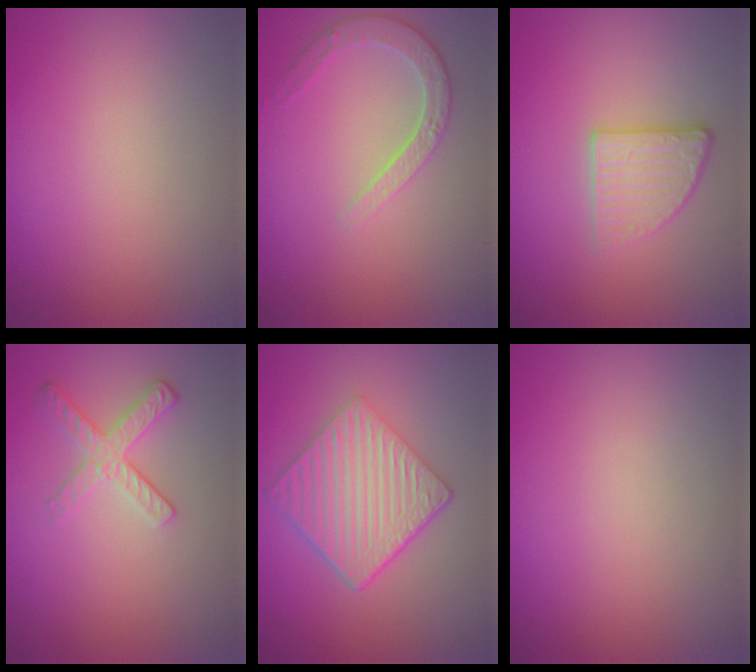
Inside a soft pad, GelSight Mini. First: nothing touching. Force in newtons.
{"total": 2.6, "press": 2.5, "slide": 1.0}
{"total": 2.6, "press": 2.4, "slide": 1.0}
{"total": 2.6, "press": 2.4, "slide": 1.2}
{"total": 6.7, "press": 4.5, "slide": 4.9}
{"total": 0.0}